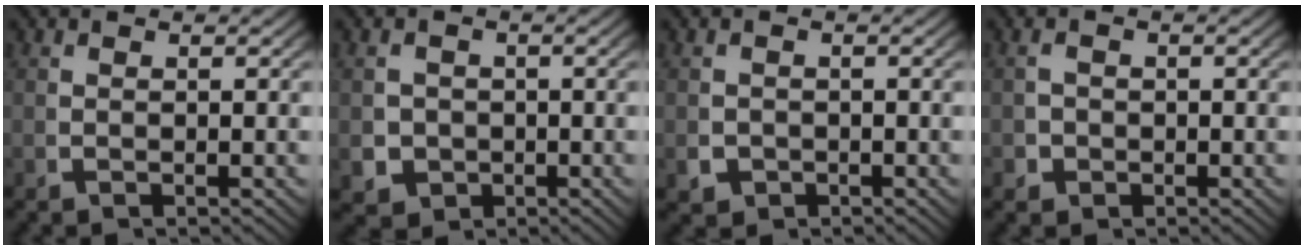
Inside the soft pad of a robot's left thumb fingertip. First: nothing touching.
{"total": 5.5, "force": [-1.4, 4.8, 2.2], "torque": [-0.049, -0.030, -0.009]}
{"total": 2.5, "force": [-1.1, 2.1, 0.7], "torque": [-0.019, -0.017, -0.011]}
{"total": 1.9, "force": [-0.7, 1.7, 0.6], "torque": [-0.015, -0.007, -0.010]}